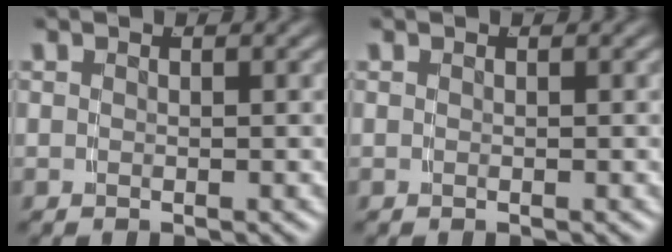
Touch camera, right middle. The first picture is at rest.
{"total": 0.0}